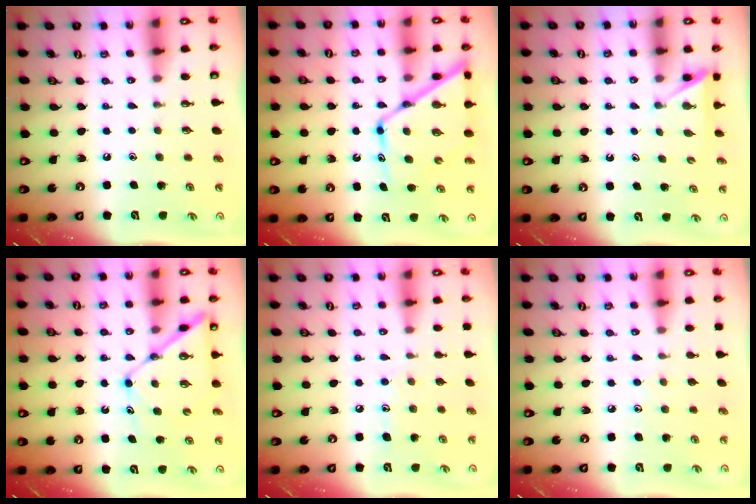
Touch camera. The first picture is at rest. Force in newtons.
{"total": 15.6, "press": 15.5, "slide": 1.2}
{"total": 2.4, "press": 2.4, "slide": 0.4}
{"total": 11.2, "press": 11.1, "slide": 1.0}
{"total": 6.5, "press": 6.5, "slide": 0.6}
{"total": 4.7, "press": 4.7, "slide": 0.5}